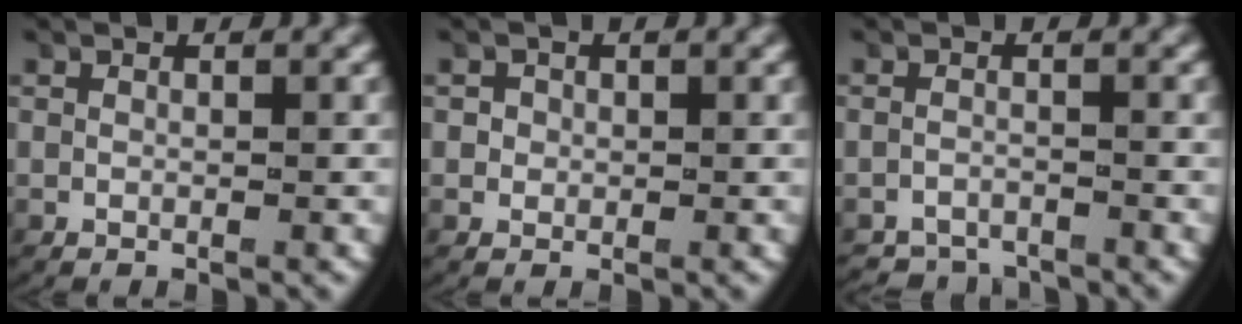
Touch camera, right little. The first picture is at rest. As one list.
[{"total": 1.1, "force": [0.1, 1.0, 0.3], "torque": [-0.012, -0.003, 0.002]}, {"total": 3.6, "force": [-3.5, 1.0, 0.2], "torque": [0.003, -0.016, -0.055]}]